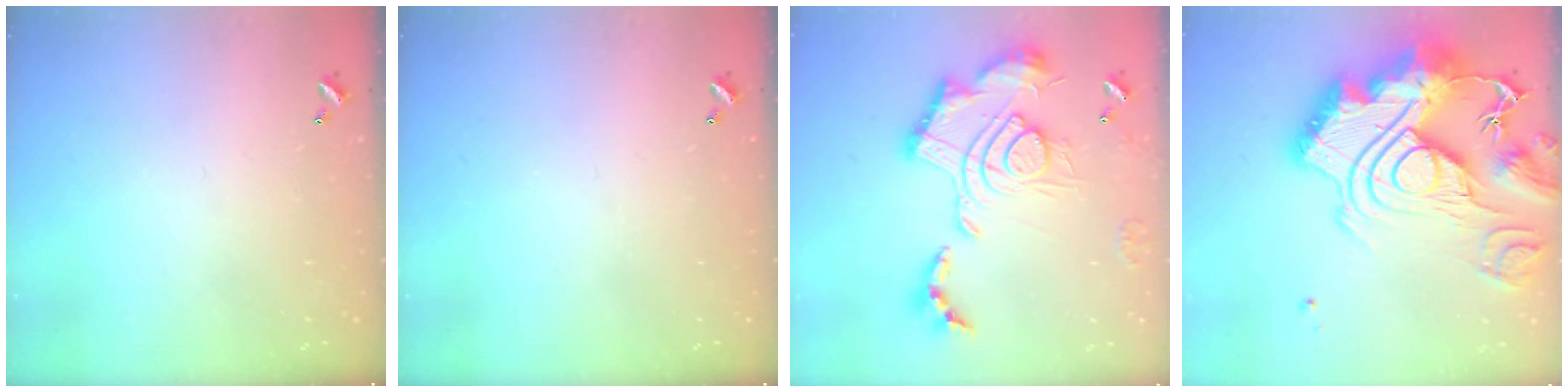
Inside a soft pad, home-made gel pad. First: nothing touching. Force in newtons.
{"total": 0.0}
{"total": 2.5, "press": 1.9, "slide": 1.7}
{"total": 0.7, "press": 0.7, "slide": 0.0}